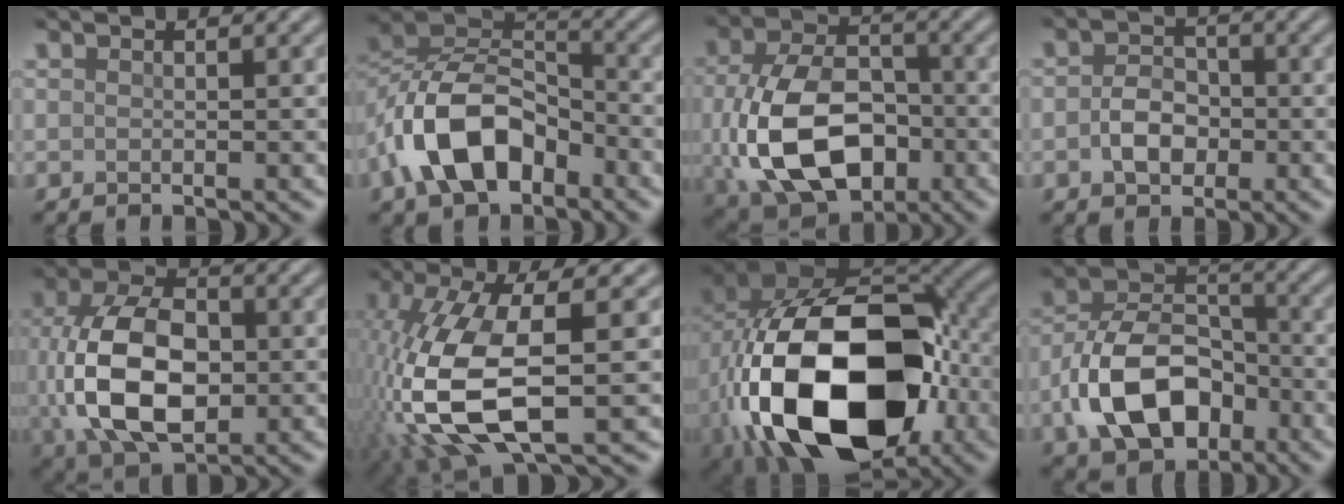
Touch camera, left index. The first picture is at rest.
{"total": 9.0, "force": [-4.2, 5.2, 6.0], "torque": [-0.117, 0.018, -0.087]}
{"total": 11.7, "force": [-2.3, 8.0, 8.3], "torque": [-0.177, -0.023, -0.040]}
{"total": 3.0, "force": [-0.7, 2.3, 1.9], "torque": [-0.035, 0.002, -0.017]}
{"total": 11.6, "force": [-0.5, 7.5, 8.8], "torque": [-0.190, -0.002, -0.008]}
{"total": 11.1, "force": [-1.9, 4.3, 10.1], "torque": [-0.232, -0.003, -0.039]}
{"total": 20.1, "force": [-4.9, 12.6, 14.9], "torque": [-0.298, -0.035, -0.067]}
{"total": 9.8, "force": [-3.5, 6.3, 6.6], "torque": [-0.128, 0.010, -0.073]}